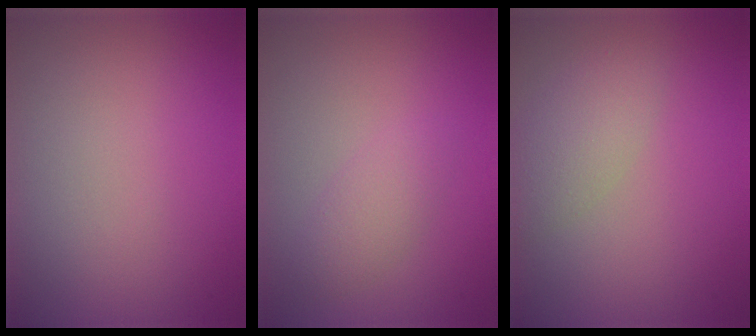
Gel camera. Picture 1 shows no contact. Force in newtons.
{"total": 1.9, "press": 1.9, "slide": 0.0}
{"total": 2.8, "press": 2.8, "slide": 0.1}